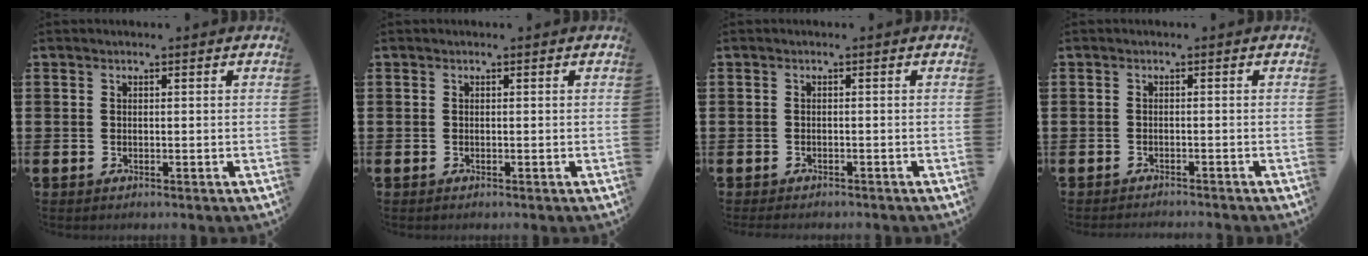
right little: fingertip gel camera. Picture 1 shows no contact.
{"total": 0.0}
{"total": 0.6, "force": [-0.6, 0.1, 0.1], "torque": [-0.004, -0.002, -0.012]}
{"total": 0.9, "force": [-0.9, -0.1, 0.0], "torque": [0.000, 0.000, -0.019]}